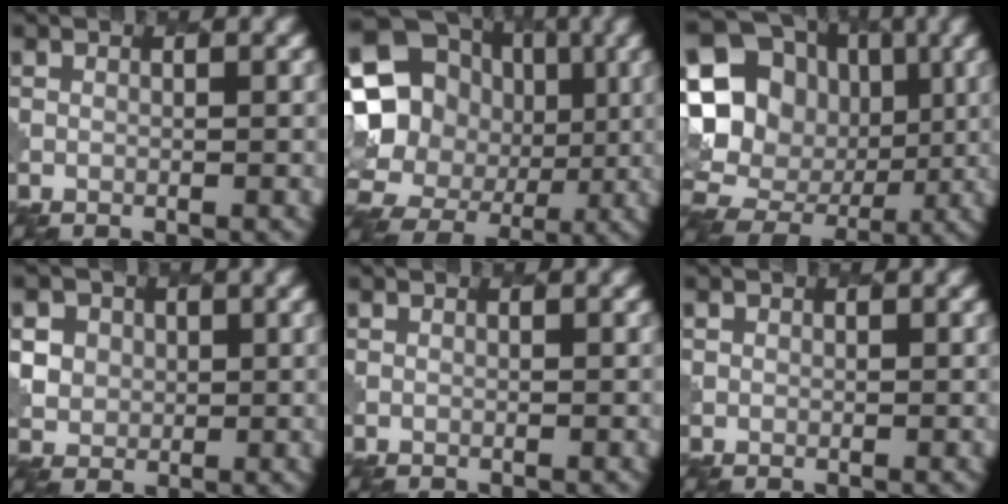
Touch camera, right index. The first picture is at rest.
{"total": 19.5, "force": [-1.0, 18.1, 7.1], "torque": [-0.166, 0.008, -0.037]}
{"total": 19.8, "force": [1.5, 18.0, 8.1], "torque": [-0.188, 0.030, -0.004]}
{"total": 4.7, "force": [2.0, 4.0, 1.5], "torque": [-0.042, 0.012, 0.029]}
{"total": 0.0}
{"total": 0.9, "force": [0.3, 0.8, 0.0], "torque": [0.008, -0.003, 0.003]}